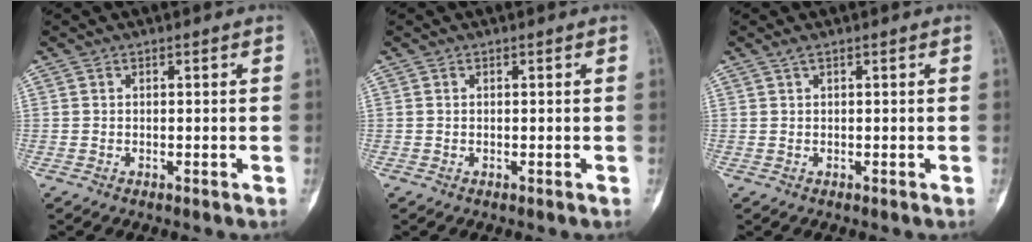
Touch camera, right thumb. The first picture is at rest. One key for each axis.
{"total": 0.0}
{"total": 0.8, "fx": 0.5, "fy": 0.1, "fz": 0.6, "tx": -0.018, "ty": 0.008, "tz": 0.012}